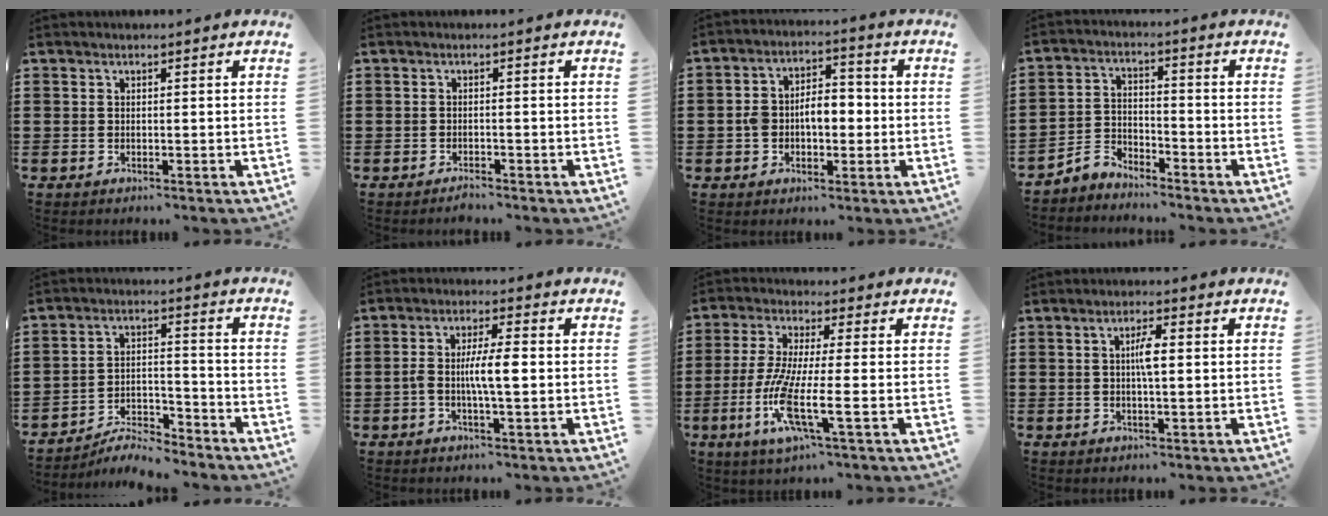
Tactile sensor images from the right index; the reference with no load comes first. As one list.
[{"total": 1.3, "force": [-1.2, 0.1, 0.3], "torque": [-0.009, 0.000, -0.025]}, {"total": 5.5, "force": [-0.9, 3.6, 4.1], "torque": [-0.064, 0.008, -0.023]}, {"total": 4.1, "force": [-4.0, 0.9, 0.3], "torque": [-0.019, 0.006, -0.085]}, {"total": 5.7, "force": [-5.5, 0.8, 1.6], "torque": [-0.034, 0.007, -0.107]}, {"total": 5.9, "force": [-0.8, 1.2, 5.7], "torque": [-0.115, 0.001, -0.021]}, {"total": 9.7, "force": [-3.3, 1.3, 9.1], "torque": [-0.207, -0.023, -0.069]}, {"total": 3.3, "force": [0.2, 0.7, 3.2], "torque": [-0.060, -0.001, 0.001]}]